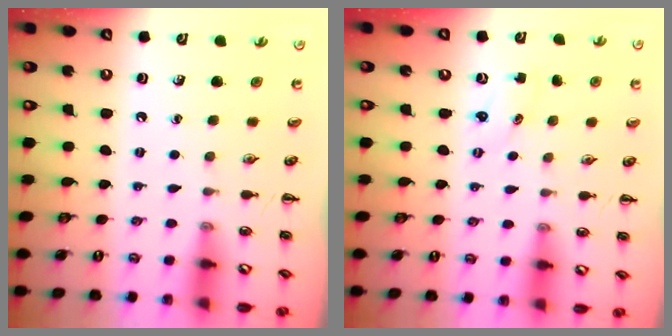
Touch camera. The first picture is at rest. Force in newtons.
{"total": 2.2, "press": 2.1, "slide": 0.6}